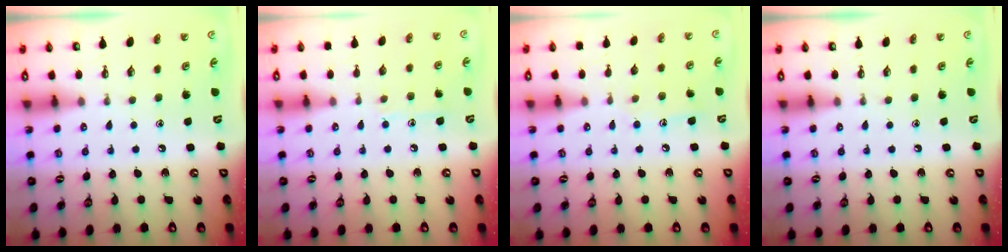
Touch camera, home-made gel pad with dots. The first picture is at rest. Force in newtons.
{"total": 6.9, "press": 6.9, "slide": 0.3}
{"total": 7.3, "press": 7.3, "slide": 0.5}
{"total": 0.0}